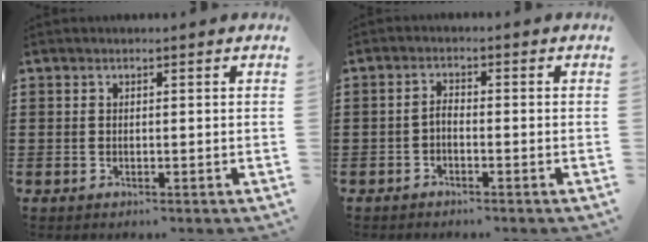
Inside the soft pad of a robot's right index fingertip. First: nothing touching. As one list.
[{"total": 1.5, "force": [-1.1, 0.4, 0.9], "torque": [-0.020, 0.002, -0.023]}]